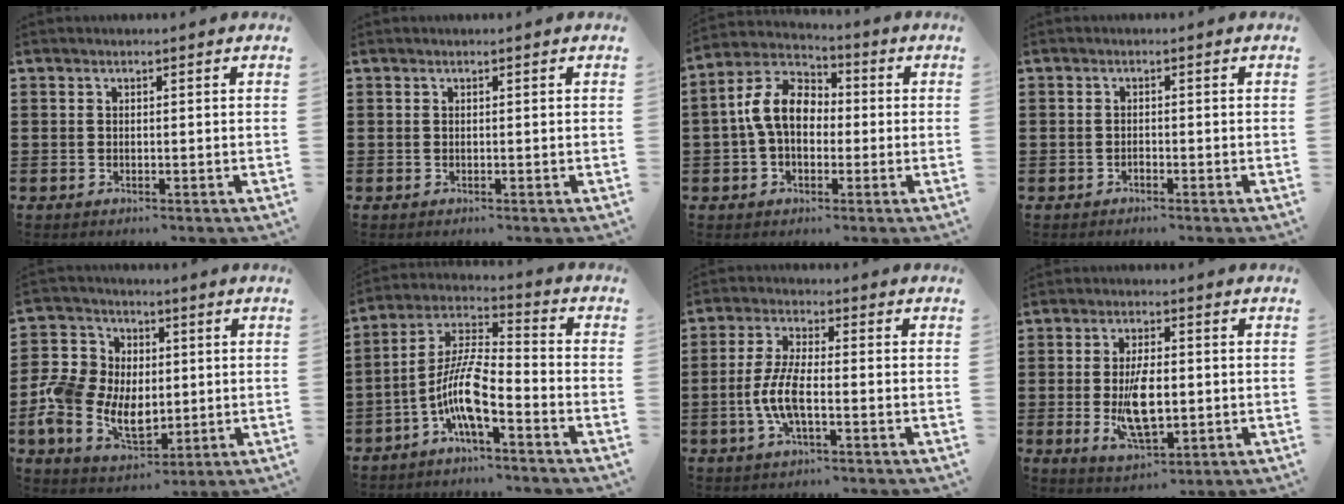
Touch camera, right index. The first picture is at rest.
{"total": 0.0}
{"total": 9.3, "force": [0.5, 6.3, 6.8], "torque": [-0.168, 0.011, 0.002]}
{"total": 0.8, "force": [-0.5, 0.5, 0.2], "torque": [-0.005, 0.001, -0.011]}
{"total": 9.6, "force": [-1.2, 8.0, 5.0], "torque": [-0.143, 0.020, -0.024]}
{"total": 9.0, "force": [-4.7, 2.3, 7.4], "torque": [-0.168, -0.008, -0.095]}
{"total": 6.5, "force": [-1.8, 2.2, 5.8], "torque": [-0.136, -0.007, -0.040]}
{"total": 8.0, "force": [-0.9, 3.6, 7.0], "torque": [-0.142, -0.005, -0.021]}